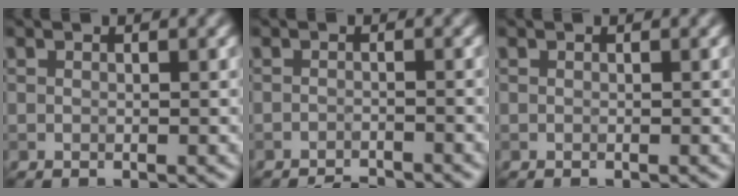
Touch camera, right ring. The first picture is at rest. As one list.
[{"total": 2.3, "force": [-2.2, 0.3, 0.6], "torque": [0.000, 0.001, -0.038]}, {"total": 0.0}]